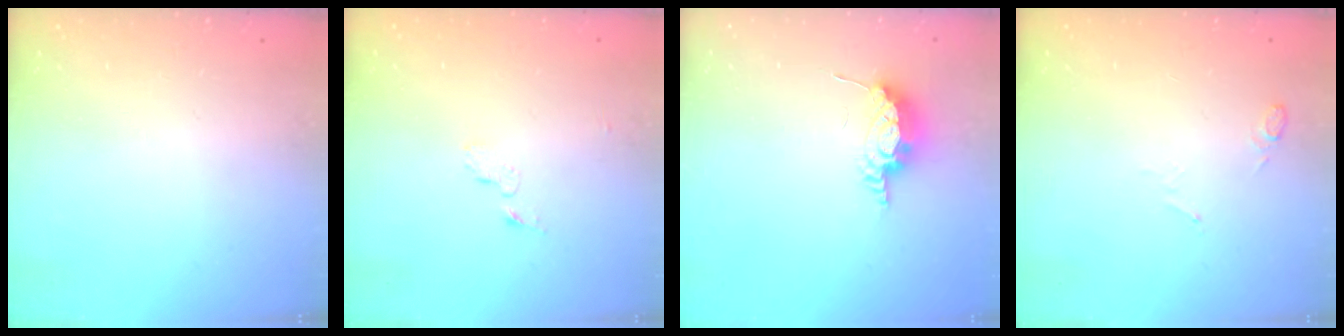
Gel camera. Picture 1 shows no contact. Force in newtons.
{"total": 3.7, "press": 3.6, "slide": 0.4}
{"total": 9.5, "press": 8.5, "slide": 4.1}
{"total": 13.2, "press": 5.8, "slide": 11.9}